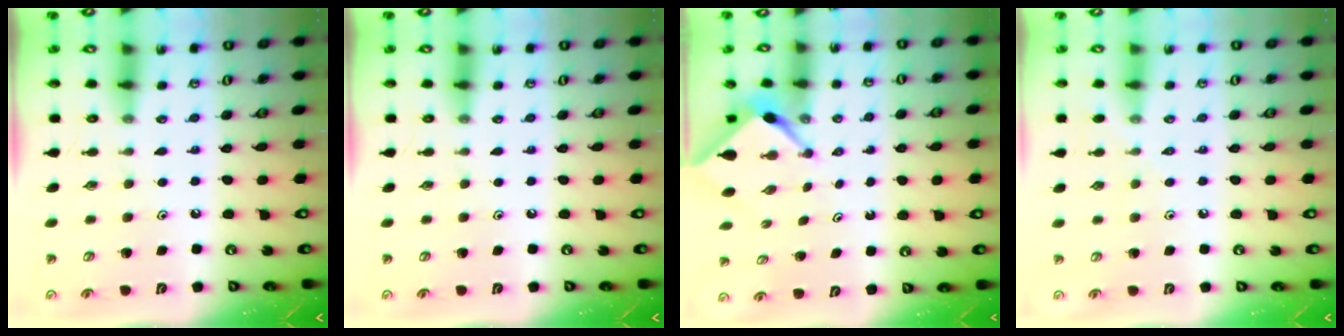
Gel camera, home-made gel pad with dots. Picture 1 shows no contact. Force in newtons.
{"total": 0.0}
{"total": 2.3, "press": 2.3, "slide": 0.3}
{"total": 2.5, "press": 2.5, "slide": 0.5}